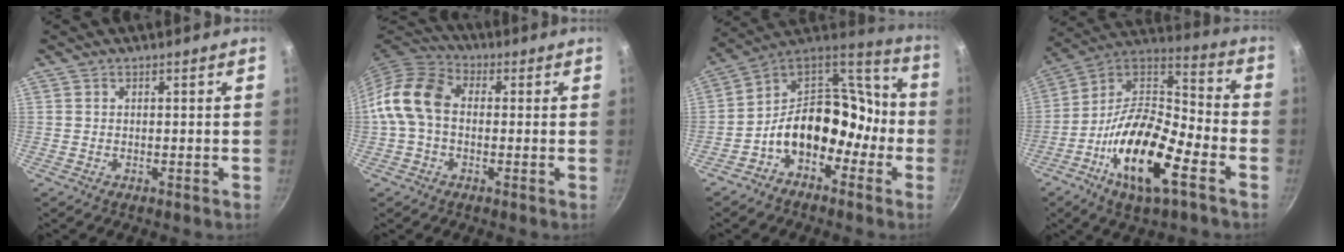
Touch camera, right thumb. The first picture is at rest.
{"total": 10.9, "force": [-0.1, 7.9, 7.6], "torque": [-0.128, 0.029, -0.023]}
{"total": 16.8, "force": [-6.0, 12.2, 9.8], "torque": [-0.099, 0.091, -0.116]}
{"total": 20.9, "force": [-8.8, 7.9, 17.2], "torque": [-0.299, 0.047, -0.178]}